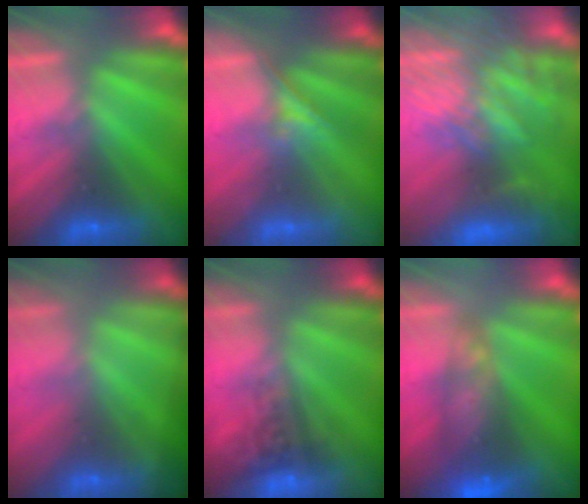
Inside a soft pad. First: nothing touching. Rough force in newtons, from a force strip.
{"total": 1.8}
{"total": 8.3}
{"total": 1.4}
{"total": 4.6}
{"total": 6.9}